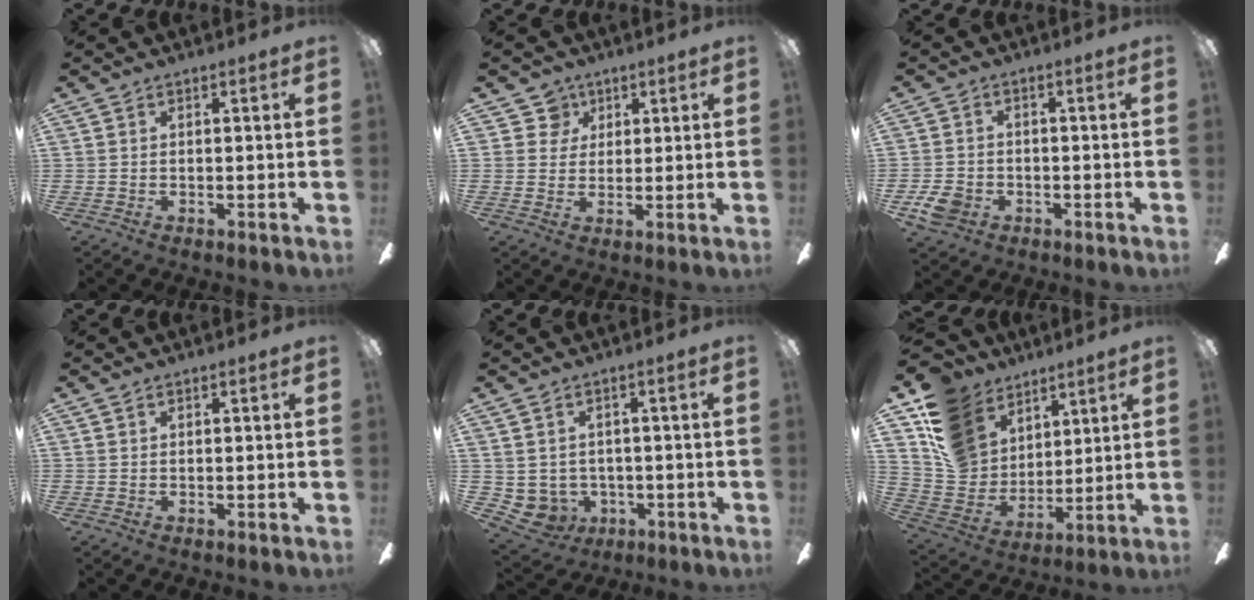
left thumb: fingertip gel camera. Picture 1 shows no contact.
{"total": 5.8, "force": [3.1, 4.9, 0.5], "torque": [-0.011, -0.005, 0.055]}
{"total": 5.9, "force": [-2.6, 4.5, 2.8], "torque": [-0.060, 0.010, -0.050]}
{"total": 0.7, "force": [0.4, 0.7, 0.1], "torque": [-0.001, 0.004, 0.006]}
{"total": 5.1, "force": [-0.5, 5.0, 0.8], "torque": [-0.059, -0.003, -0.007]}
{"total": 15.8, "force": [9.0, 11.8, 5.4], "torque": [-0.122, -0.044, 0.181]}